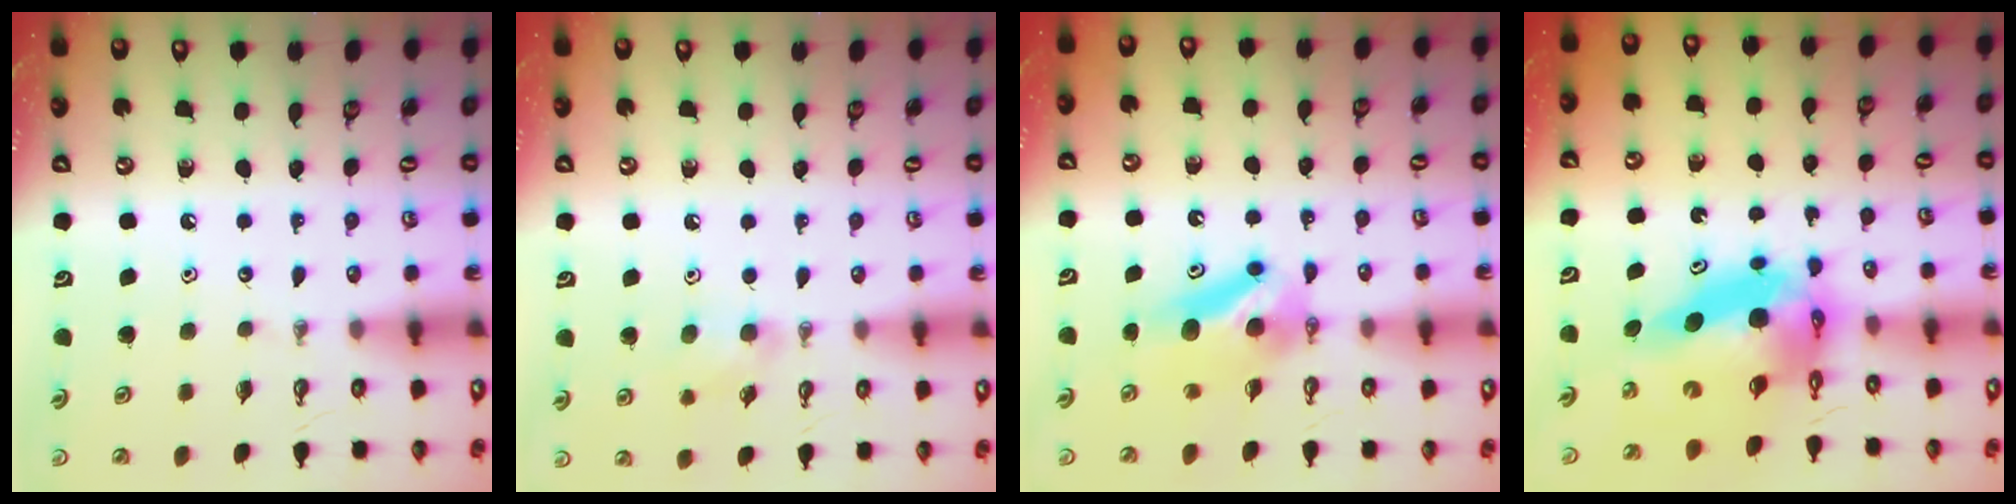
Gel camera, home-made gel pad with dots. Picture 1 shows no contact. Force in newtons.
{"total": 7.2, "press": 7.0, "slide": 1.9}
{"total": 8.2, "press": 5.9, "slide": 5.7}
{"total": 9.3, "press": 9.3, "slide": 0.9}